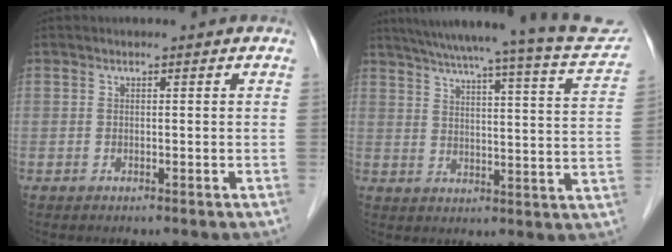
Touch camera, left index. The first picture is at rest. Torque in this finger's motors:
{"motor_torque": [0.96, -0.98, 0.35, 0.09]}